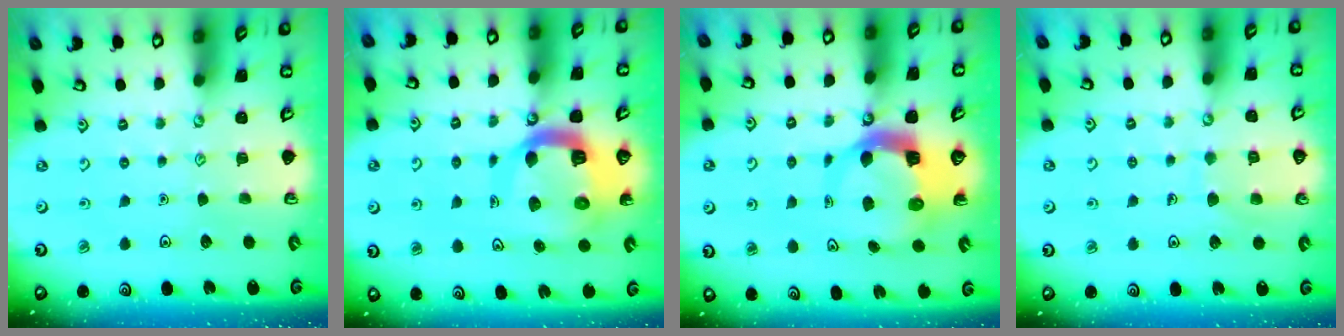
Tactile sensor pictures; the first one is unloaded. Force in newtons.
{"total": 13.6, "press": 13.5, "slide": 1.6}
{"total": 7.3, "press": 7.3, "slide": 0.9}
{"total": 6.6, "press": 6.6, "slide": 0.5}